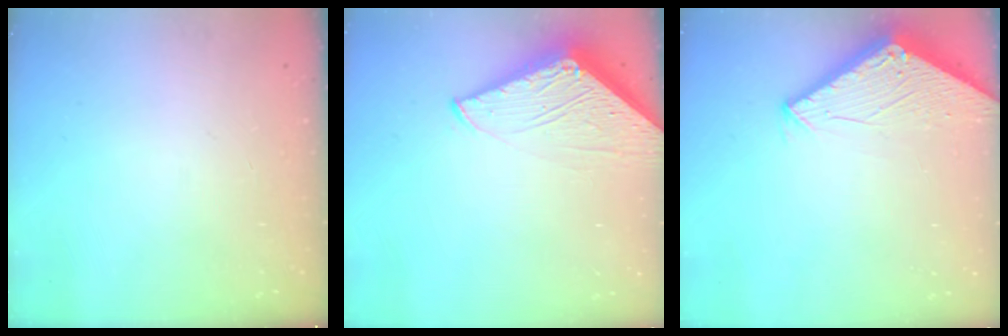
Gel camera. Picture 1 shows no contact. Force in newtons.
{"total": 5.6, "press": 5.6, "slide": 0.5}
{"total": 2.8, "press": 2.8, "slide": 0.2}